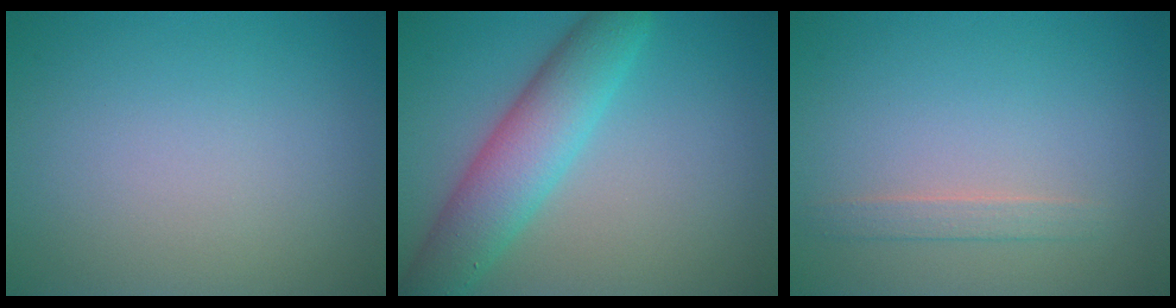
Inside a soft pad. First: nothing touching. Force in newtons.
{"total": 6.4, "press": 6.4, "slide": 0.3}
{"total": 1.3, "press": 1.3, "slide": 0.1}